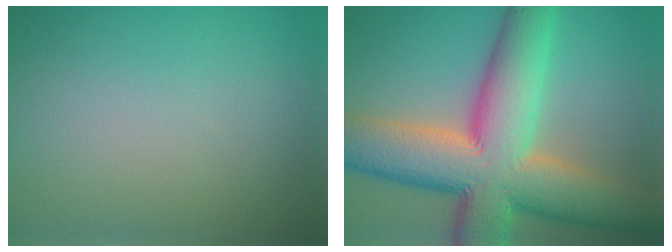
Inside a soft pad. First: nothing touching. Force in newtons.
{"total": 14.5, "press": 14.5, "slide": 1.0}